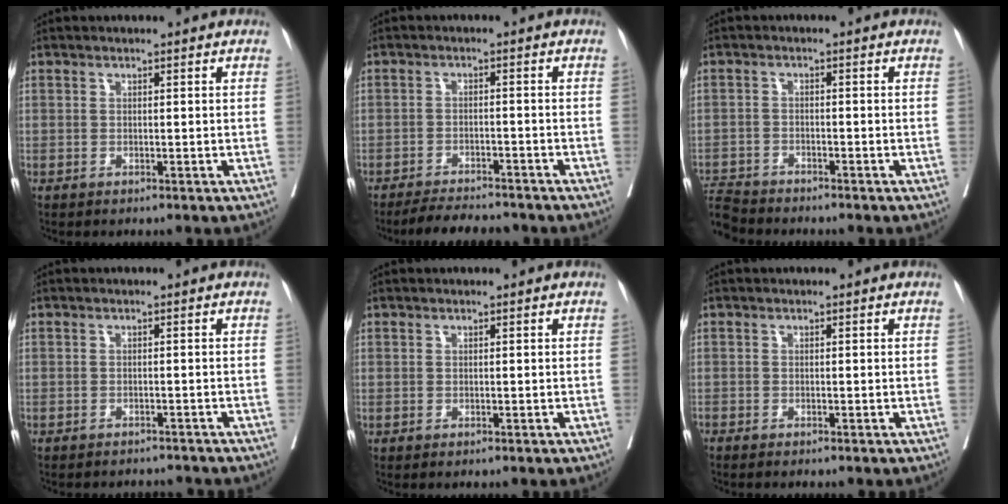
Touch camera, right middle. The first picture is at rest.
{"total": 7.3, "force": [-6.8, 1.1, 2.4], "torque": [-0.035, -0.011, -0.104]}
{"total": 5.4, "force": [-5.4, 0.4, 0.1], "torque": [-0.004, -0.010, -0.104]}
{"total": 4.6, "force": [-4.5, 0.8, 0.3], "torque": [-0.001, -0.005, -0.056]}
{"total": 0.0}
{"total": 1.1, "force": [-1.1, 0.0, 0.4], "torque": [-0.009, -0.003, -0.019]}